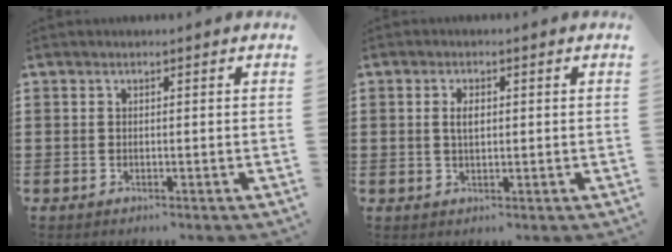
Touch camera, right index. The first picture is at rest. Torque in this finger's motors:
{"motor_torque": [1.03, 1.10, 0.37, 0.11]}